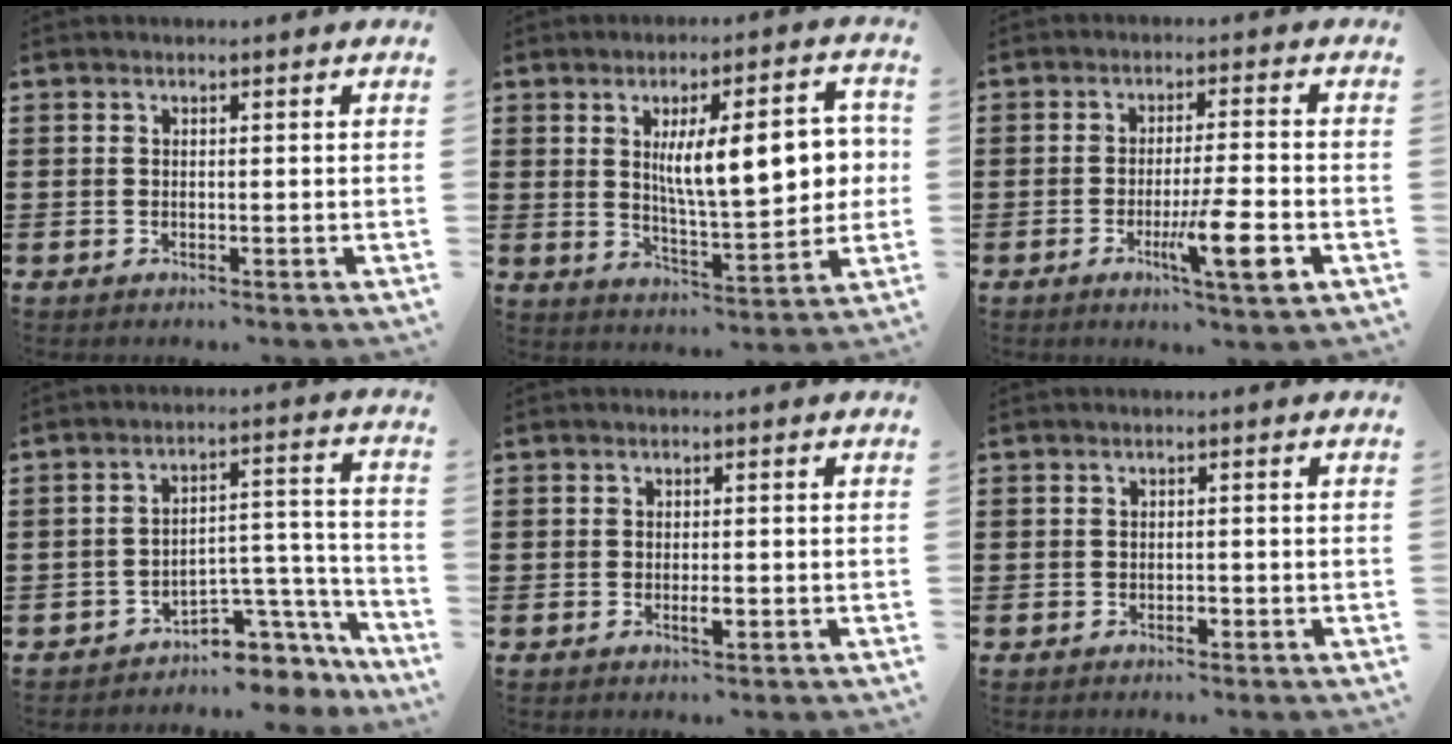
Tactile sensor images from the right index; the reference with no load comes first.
{"total": 12.8, "force": [2.5, 4.0, 11.9], "torque": [-0.177, -0.001, 0.035]}
{"total": 8.3, "force": [-3.2, 0.8, 7.6], "torque": [-0.130, -0.010, -0.054]}
{"total": 5.8, "force": [-4.9, 2.3, 2.0], "torque": [-0.033, 0.014, -0.094]}
{"total": 1.7, "force": [-0.6, 0.4, 1.5], "torque": [-0.034, -0.003, -0.012]}
{"total": 0.8, "force": [-0.4, 0.4, 0.5], "torque": [-0.012, -0.002, -0.008]}